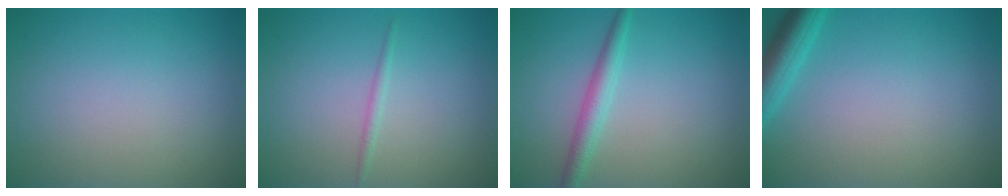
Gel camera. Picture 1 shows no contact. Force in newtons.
{"total": 0.8, "press": 0.8, "slide": 0.0}
{"total": 2.3, "press": 2.3, "slide": 0.0}
{"total": 3.5, "press": 3.5, "slide": 0.2}